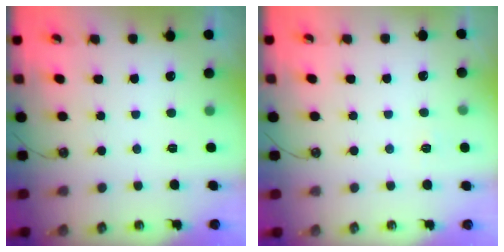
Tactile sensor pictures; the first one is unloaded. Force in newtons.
{"total": 3.7, "press": 3.7, "slide": 0.4}